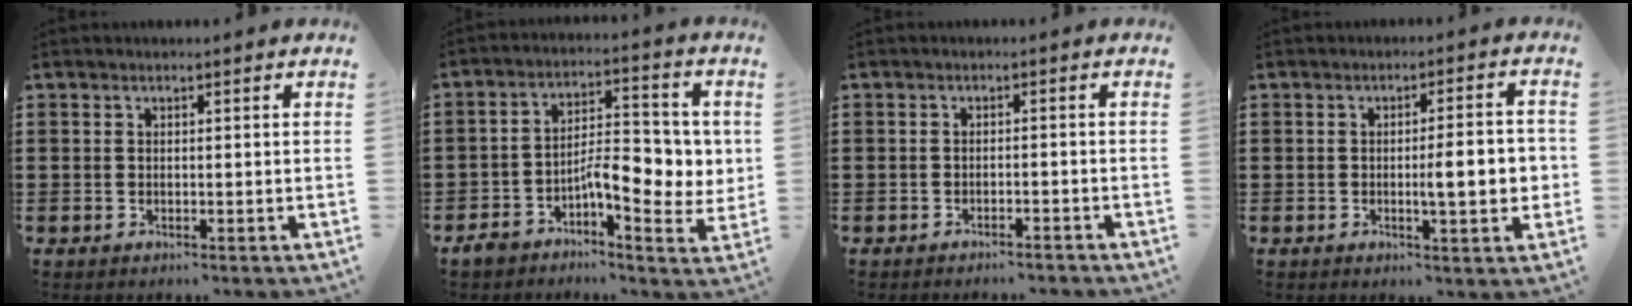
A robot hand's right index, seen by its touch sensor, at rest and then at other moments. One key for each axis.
{"total": 9.0, "fx": -1.5, "fy": 4.4, "fz": 7.7, "tx": -0.111, "ty": -0.004, "tz": -0.029}
{"total": 1.4, "fx": -1.4, "fy": 0.0, "fz": 0.3, "tx": -0.009, "ty": 0.002, "tz": -0.028}
{"total": 7.0, "fx": -0.6, "fy": 1.2, "fz": 6.8, "tx": -0.099, "ty": -0.007, "tz": -0.015}